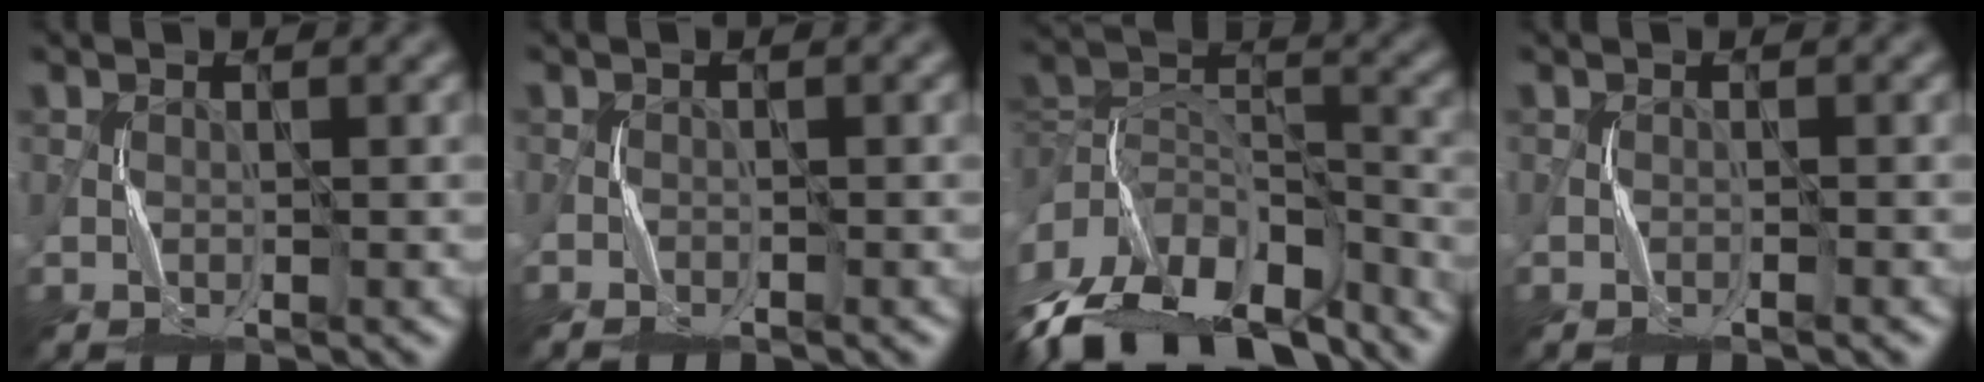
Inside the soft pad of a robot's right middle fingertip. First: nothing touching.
{"total": 0.9, "force": [-0.9, -0.1, 0.0], "torque": [-0.003, -0.002, -0.019]}
{"total": 17.3, "force": [-10.2, 10.3, 9.5], "torque": [-0.197, -0.016, -0.142]}
{"total": 0.6, "force": [-0.6, -0.1, 0.2], "torque": [-0.002, 0.003, -0.012]}